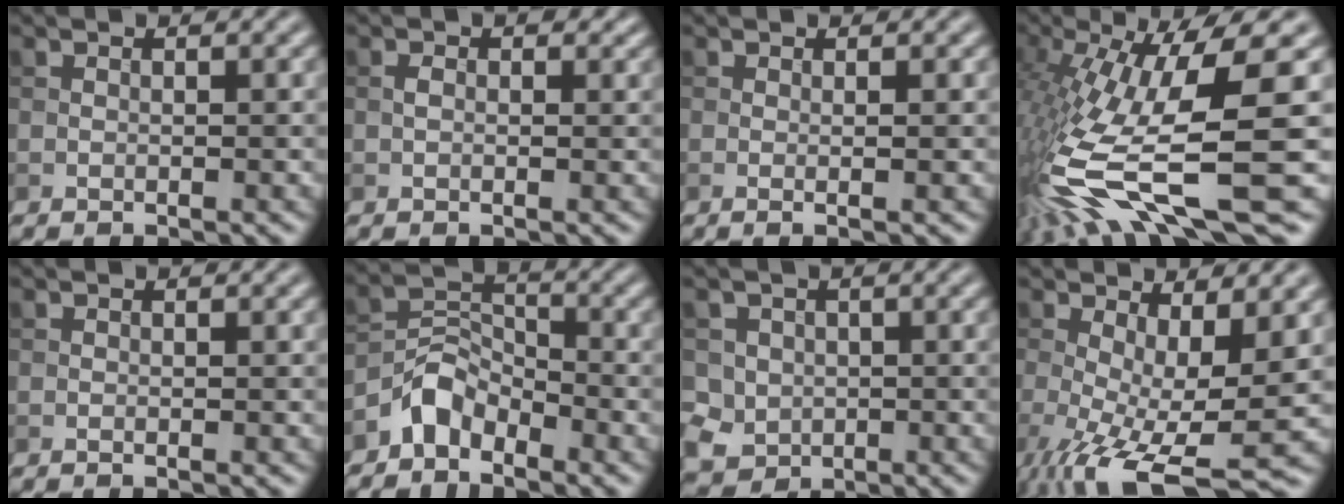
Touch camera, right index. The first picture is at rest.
{"total": 1.3, "force": [0.2, 0.8, 1.0], "torque": [-0.016, 0.000, 0.001]}
{"total": 1.5, "force": [0.0, 0.4, 1.4], "torque": [-0.021, 0.001, -0.005]}
{"total": 13.9, "force": [-4.3, 3.4, 12.8], "torque": [-0.260, -0.011, -0.063]}
{"total": 0.0}
{"total": 3.6, "force": [-2.8, 2.0, 1.3], "torque": [-0.022, 0.013, -0.063]}
{"total": 4.7, "force": [-0.8, 4.4, 1.5], "torque": [-0.032, -0.001, -0.026]}
{"total": 9.2, "force": [-2.3, 2.8, 8.4], "torque": [-0.155, -0.025, -0.031]}